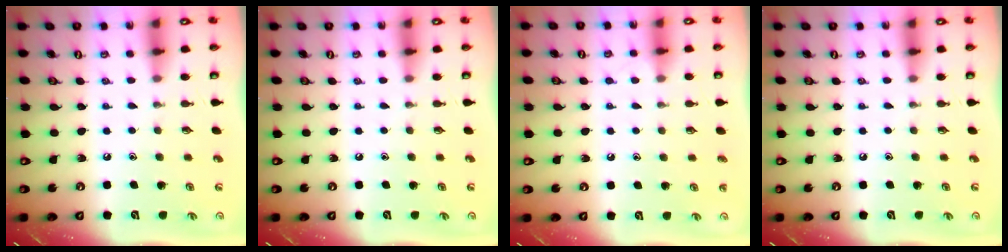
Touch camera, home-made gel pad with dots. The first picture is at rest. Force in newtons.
{"total": 0.0}
{"total": 3.0, "press": 3.0, "slide": 0.3}
{"total": 0.0}